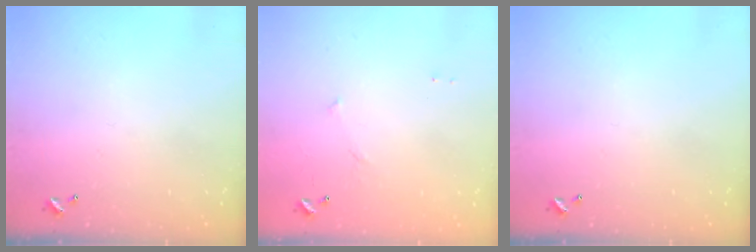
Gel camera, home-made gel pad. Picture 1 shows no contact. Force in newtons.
{"total": 7.6, "press": 7.5, "slide": 0.6}
{"total": 0.0}